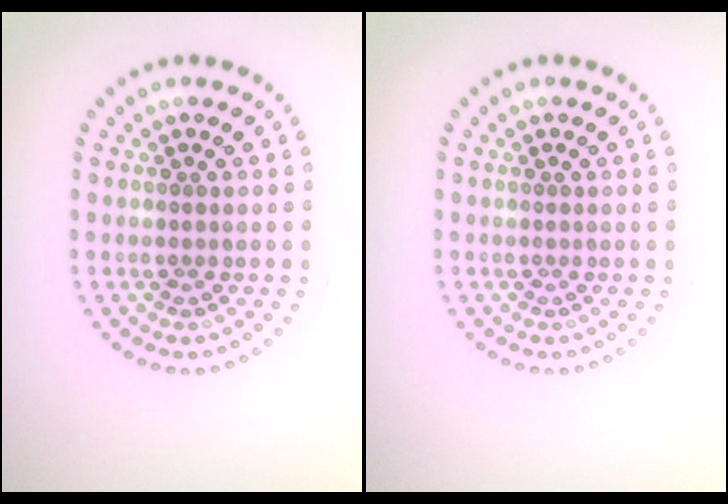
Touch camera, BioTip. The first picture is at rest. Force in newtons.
{"total": 0.0}